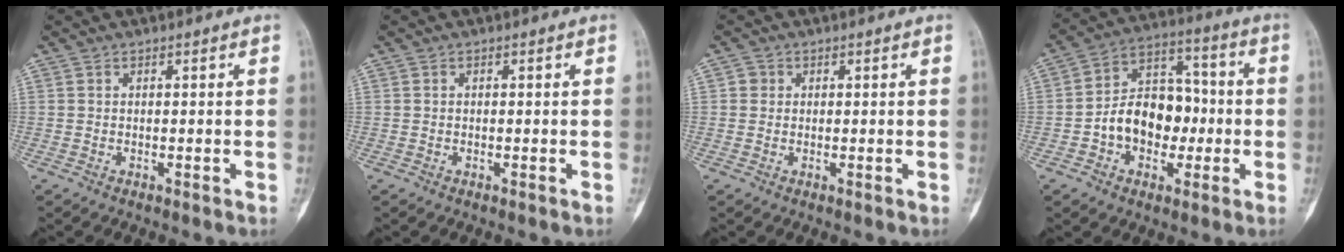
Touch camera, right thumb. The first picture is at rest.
{"total": 0.0}
{"total": 1.4, "force": [0.2, 1.3, 0.3], "torque": [0.003, 0.002, 0.001]}
{"total": 13.6, "force": [-2.4, 9.9, 9.0], "torque": [-0.103, 0.048, -0.045]}